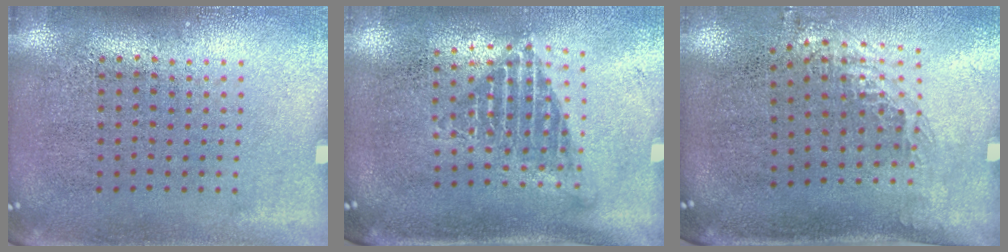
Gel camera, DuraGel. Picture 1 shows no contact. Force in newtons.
{"total": 1.4, "press": 1.1, "slide": 0.9}
{"total": 1.2, "press": 0.9, "slide": 0.7}